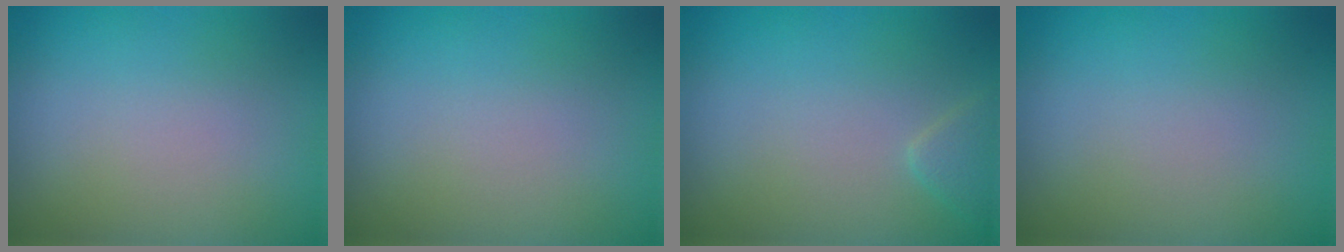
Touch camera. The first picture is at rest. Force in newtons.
{"total": 0.0}
{"total": 1.3, "press": 1.3, "slide": 0.1}
{"total": 0.0}